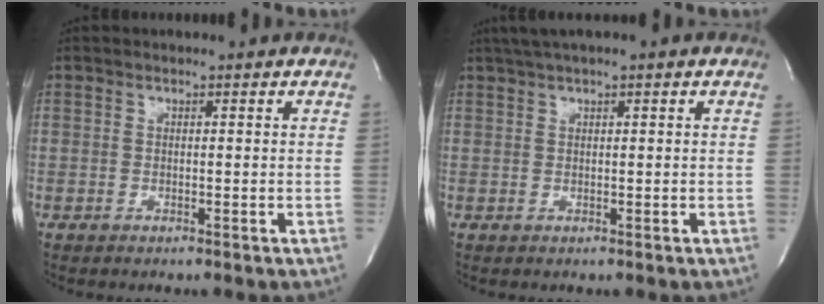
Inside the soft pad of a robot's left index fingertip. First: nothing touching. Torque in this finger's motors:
{"motor_torque": [-0.14, -0.64, 0.47, 0.11]}